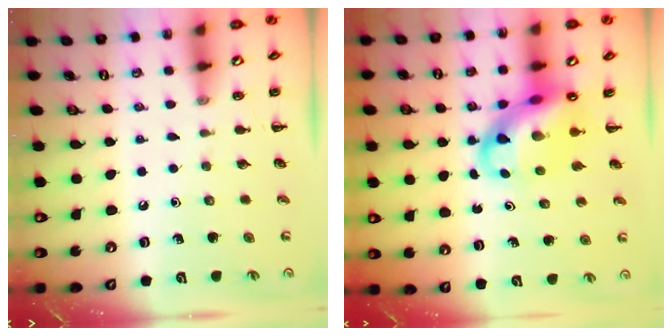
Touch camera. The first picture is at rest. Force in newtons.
{"total": 11.5, "press": 11.0, "slide": 3.2}